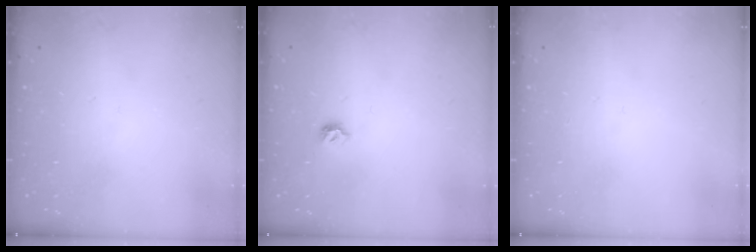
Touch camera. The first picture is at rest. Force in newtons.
{"total": 4.8, "press": 4.7, "slide": 1.0}
{"total": 0.0}